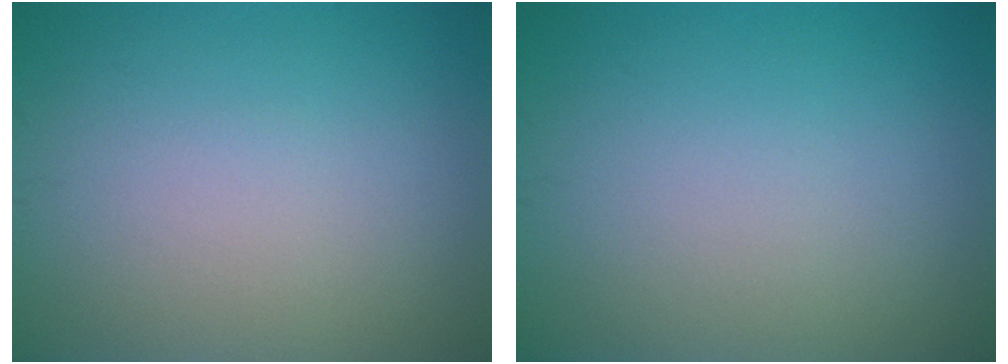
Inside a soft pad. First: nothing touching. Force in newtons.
{"total": 0.0}